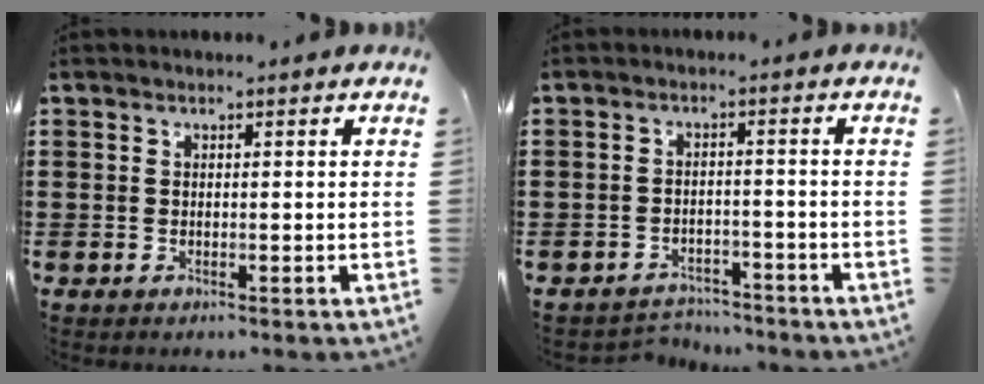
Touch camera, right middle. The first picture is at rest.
{"total": 3.0, "force": [-2.9, 0.5, -0.3], "torque": [-0.005, -0.001, -0.063]}